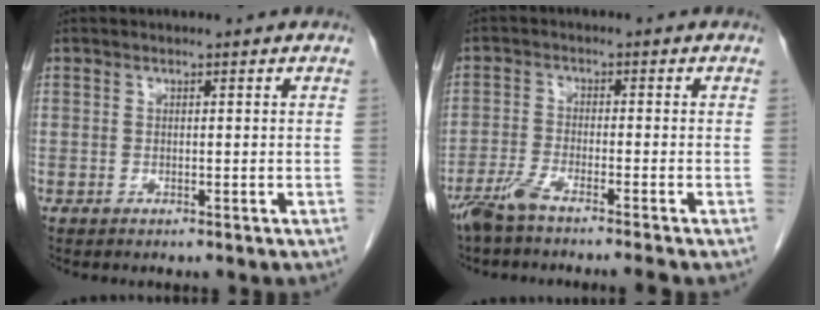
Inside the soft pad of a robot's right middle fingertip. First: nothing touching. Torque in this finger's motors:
{"motor_torque": [0.82, -0.87, 0.29, 0.08]}